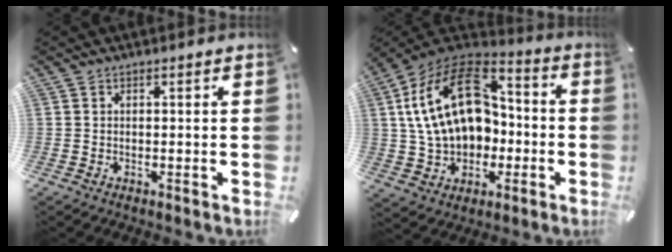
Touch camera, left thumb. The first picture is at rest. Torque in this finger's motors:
{"motor_torque": [1.48, 3.53, 1.59, -0.75, 0.94]}